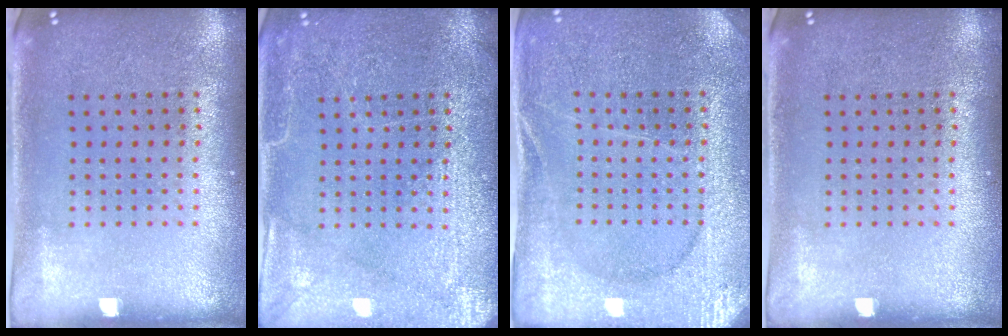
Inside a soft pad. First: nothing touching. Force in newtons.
{"total": 4.0, "press": 3.9, "slide": 0.5}
{"total": 3.0, "press": 2.9, "slide": 0.4}
{"total": 0.0}